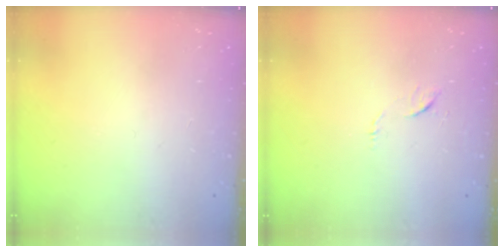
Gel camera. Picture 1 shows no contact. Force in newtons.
{"total": 4.6, "press": 4.5, "slide": 0.5}